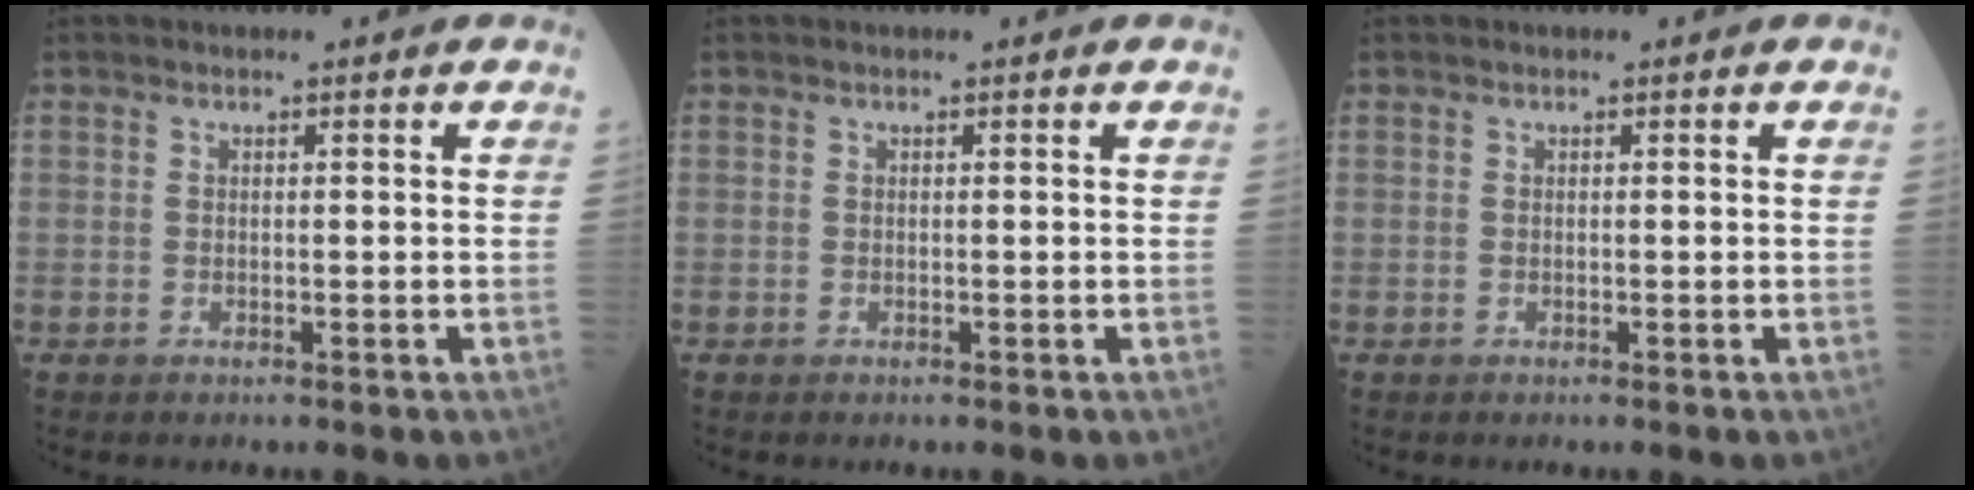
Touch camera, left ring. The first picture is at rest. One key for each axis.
{"total": 0.0}
{"total": 0.0}